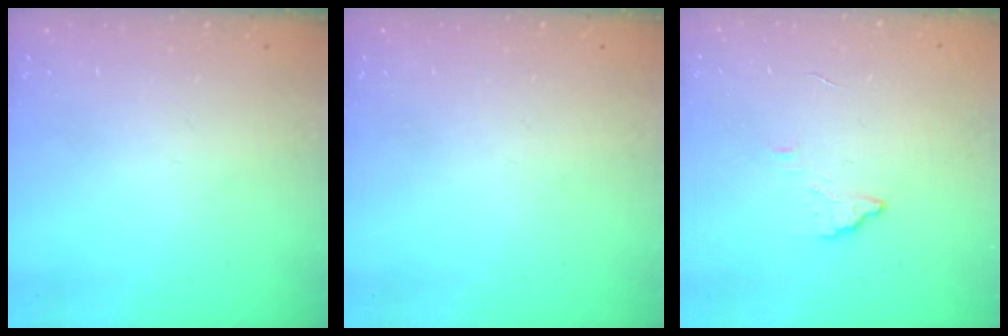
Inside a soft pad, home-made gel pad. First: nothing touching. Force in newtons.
{"total": 0.0}
{"total": 2.7, "press": 2.7, "slide": 0.2}